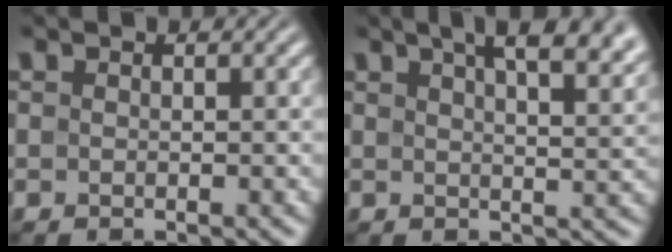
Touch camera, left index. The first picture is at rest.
{"total": 10.2, "force": [6.4, 4.0, 6.8], "torque": [-0.043, 0.042, 0.055]}